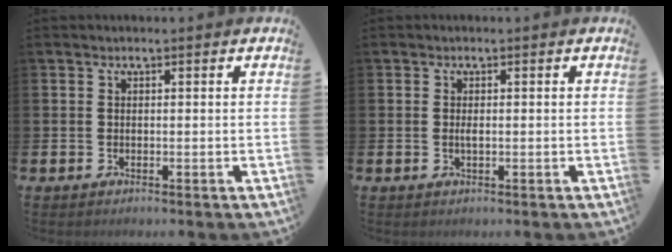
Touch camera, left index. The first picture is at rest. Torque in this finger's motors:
{"motor_torque": [0.30, 0.23, 0.03, 0.01]}